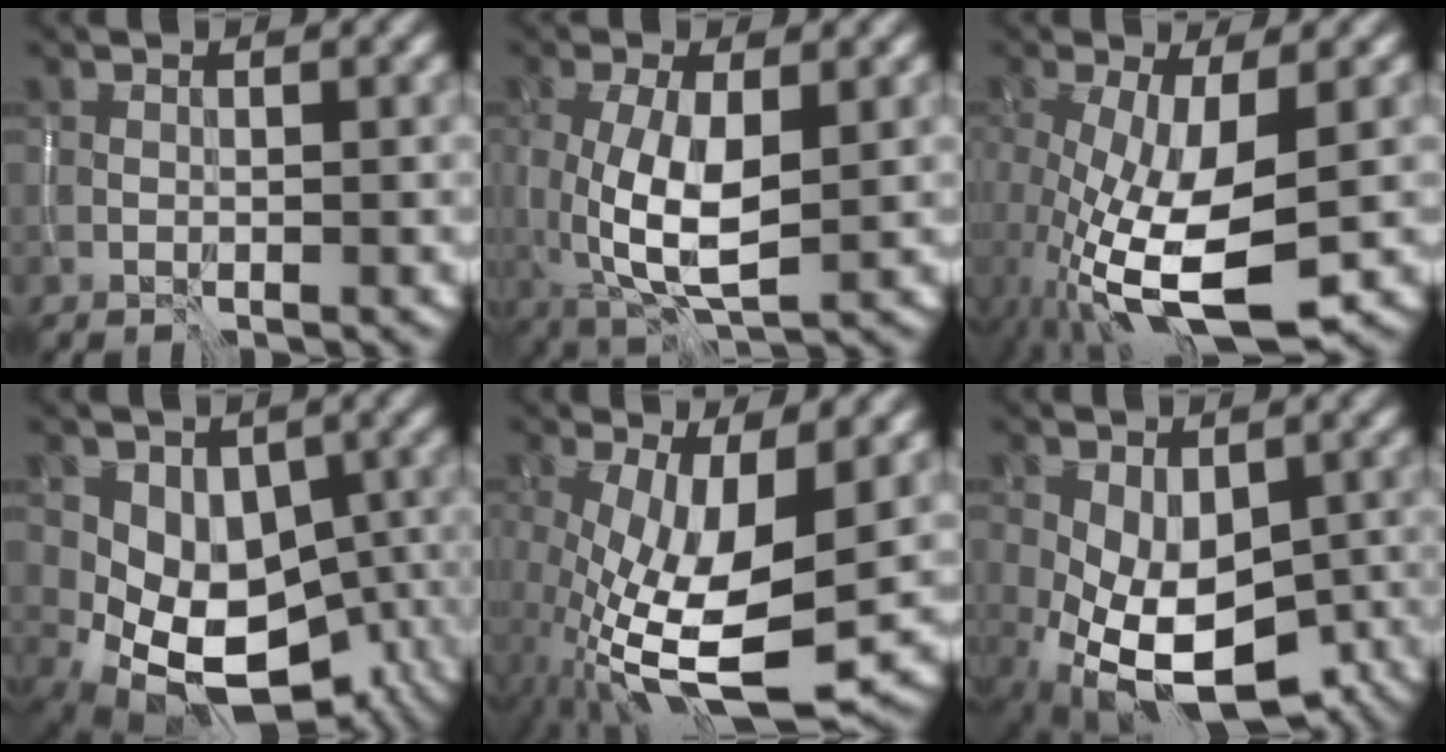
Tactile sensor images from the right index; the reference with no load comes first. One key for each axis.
{"total": 6.7, "fx": -0.2, "fy": 2.6, "fz": 6.2, "tx": -0.133, "ty": -0.008, "tz": 0.002}
{"total": 10.5, "fx": -2.5, "fy": 3.9, "fz": 9.4, "tx": -0.195, "ty": -0.029, "tz": -0.039}
{"total": 10.1, "fx": -2.7, "fy": 7.5, "fz": 6.3, "tx": -0.072, "ty": -0.009, "tz": -0.027}
{"total": 12.3, "fx": -2.2, "fy": 4.5, "fz": 11.3, "tx": -0.216, "ty": -0.020, "tz": -0.033}
{"total": 9.6, "fx": -2.8, "fy": 5.7, "fz": 7.2, "tx": -0.126, "ty": -0.023, "tz": -0.037}